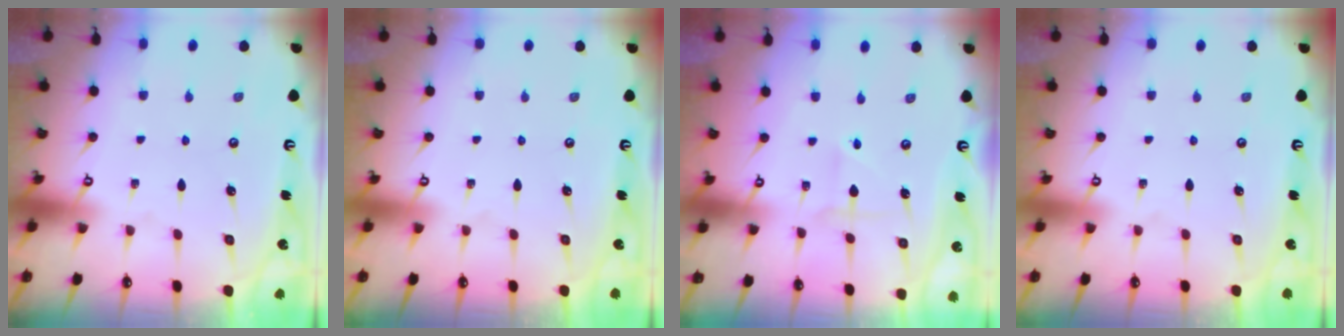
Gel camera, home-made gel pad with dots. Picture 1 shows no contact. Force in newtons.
{"total": 0.0}
{"total": 2.5, "press": 2.3, "slide": 0.9}
{"total": 0.0}